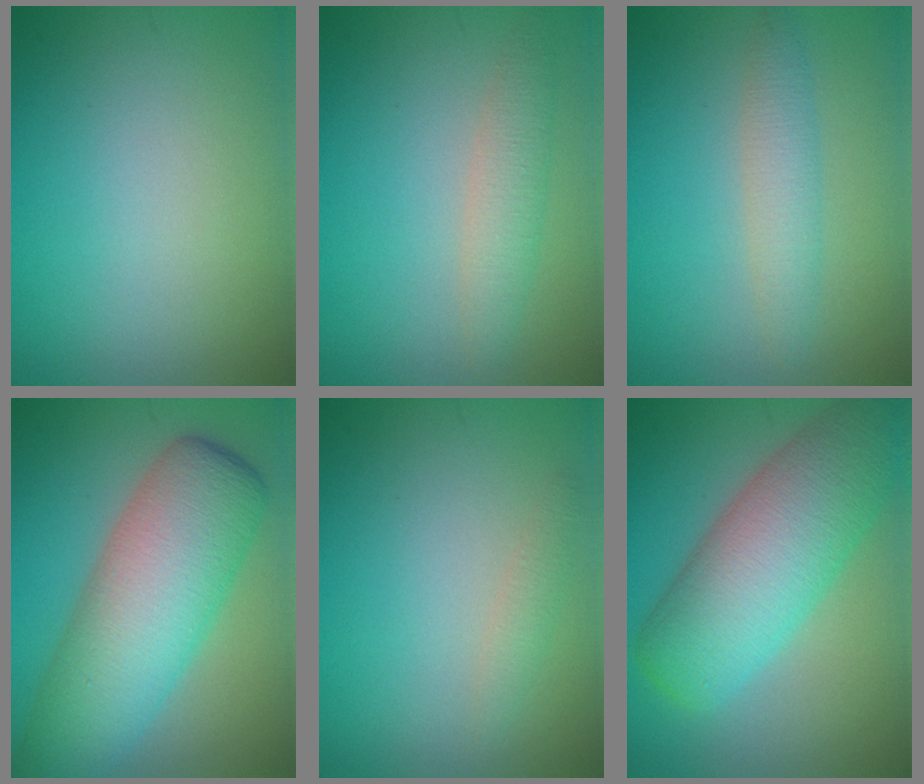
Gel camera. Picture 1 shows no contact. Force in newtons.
{"total": 2.5, "press": 2.5, "slide": 0.1}
{"total": 2.5, "press": 2.5, "slide": 0.0}
{"total": 10.9, "press": 10.8, "slide": 0.4}
{"total": 1.1, "press": 1.1, "slide": 0.1}
{"total": 10.2, "press": 10.2, "slide": 0.3}